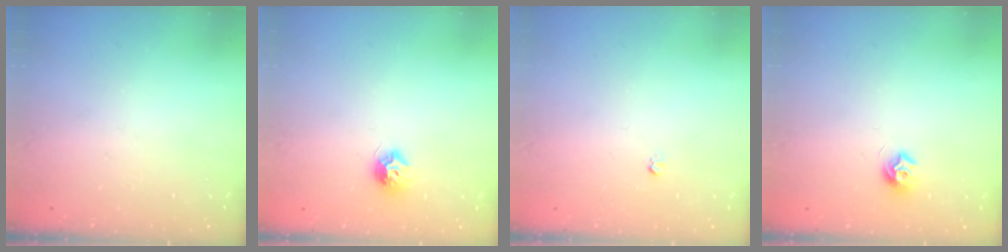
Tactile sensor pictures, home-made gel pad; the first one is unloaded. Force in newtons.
{"total": 7.0, "press": 6.9, "slide": 0.5}
{"total": 2.5, "press": 2.5, "slide": 0.2}
{"total": 6.7, "press": 6.6, "slide": 0.6}